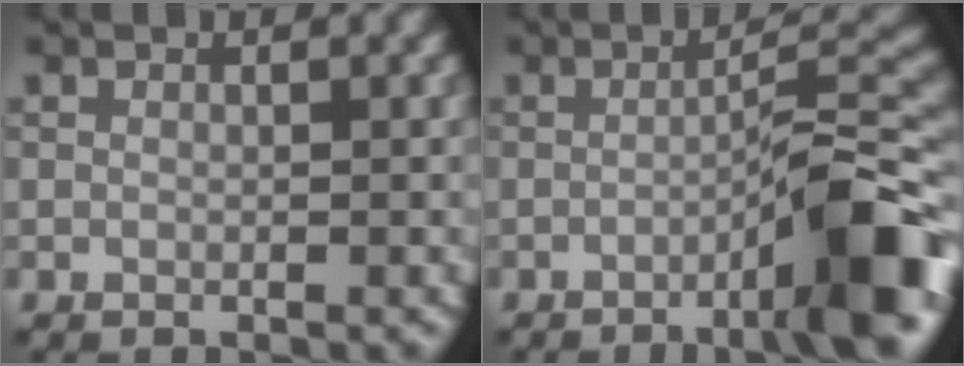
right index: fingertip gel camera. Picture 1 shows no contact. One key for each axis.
{"total": 8.7, "fx": -4.0, "fy": 1.2, "fz": 7.6, "tx": -0.095, "ty": 0.022, "tz": -0.069}